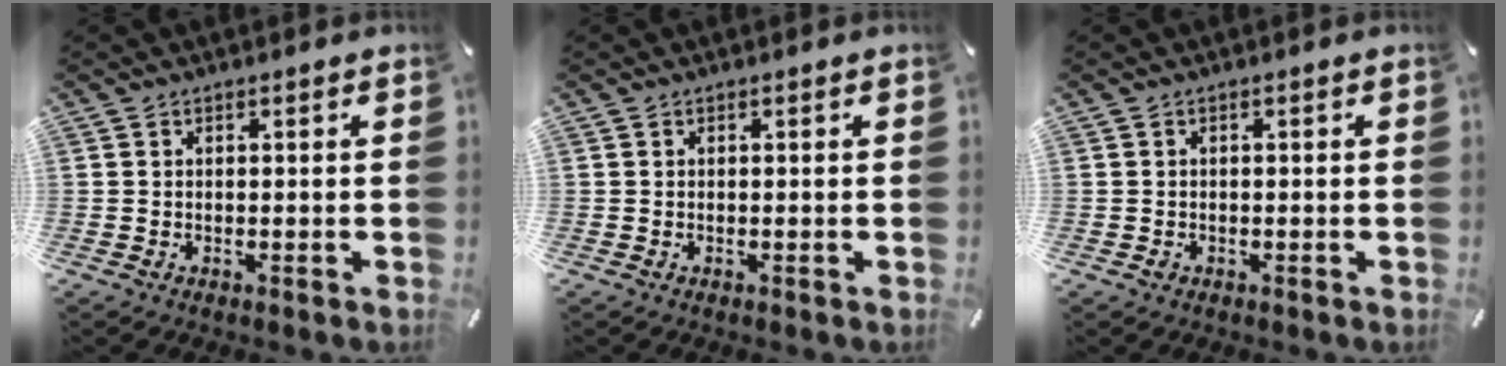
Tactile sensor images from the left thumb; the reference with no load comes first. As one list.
[{"total": 0.0}, {"total": 0.9, "force": [-0.3, 0.7, 0.4], "torque": [-0.008, 0.002, -0.007]}]